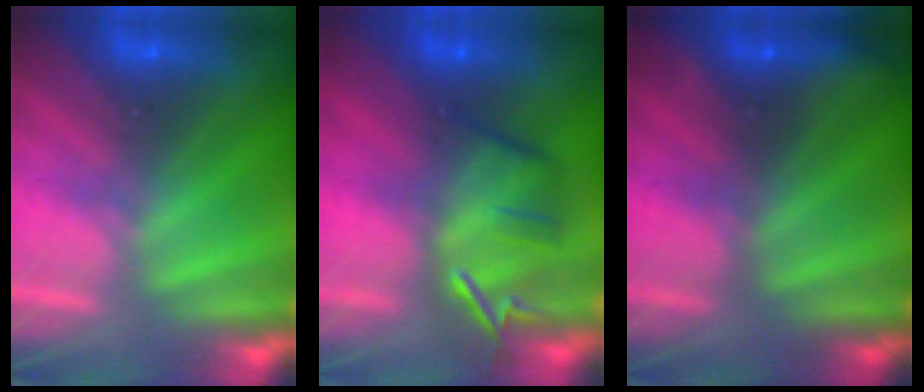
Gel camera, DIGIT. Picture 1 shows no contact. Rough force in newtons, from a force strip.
{"total": 6.5}
{"total": 2.4}